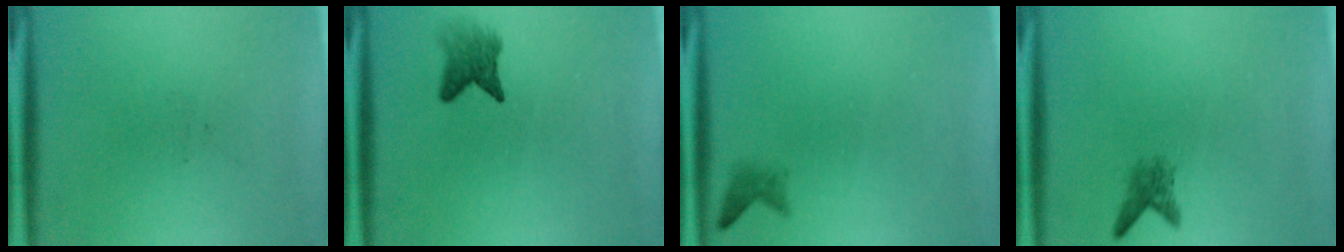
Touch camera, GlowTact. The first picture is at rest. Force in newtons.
{"total": 3.1}
{"total": 1.3}
{"total": 2.1}